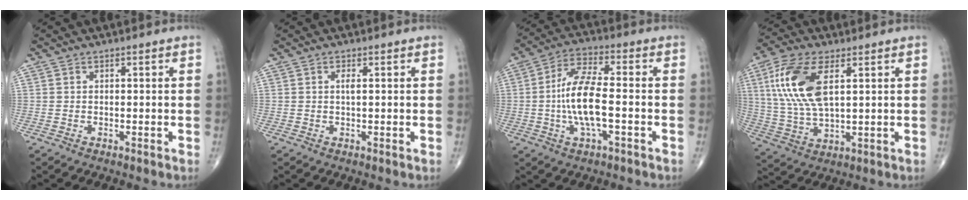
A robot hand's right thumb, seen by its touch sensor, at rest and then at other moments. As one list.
[{"total": 1.1, "force": [0.3, 0.2, 1.1], "torque": [-0.024, 0.000, 0.003]}, {"total": 11.5, "force": [-1.6, 3.8, 10.8], "torque": [-0.218, 0.022, -0.033]}, {"total": 14.6, "force": [4.4, 6.6, 12.3], "torque": [-0.267, -0.005, 0.090]}]